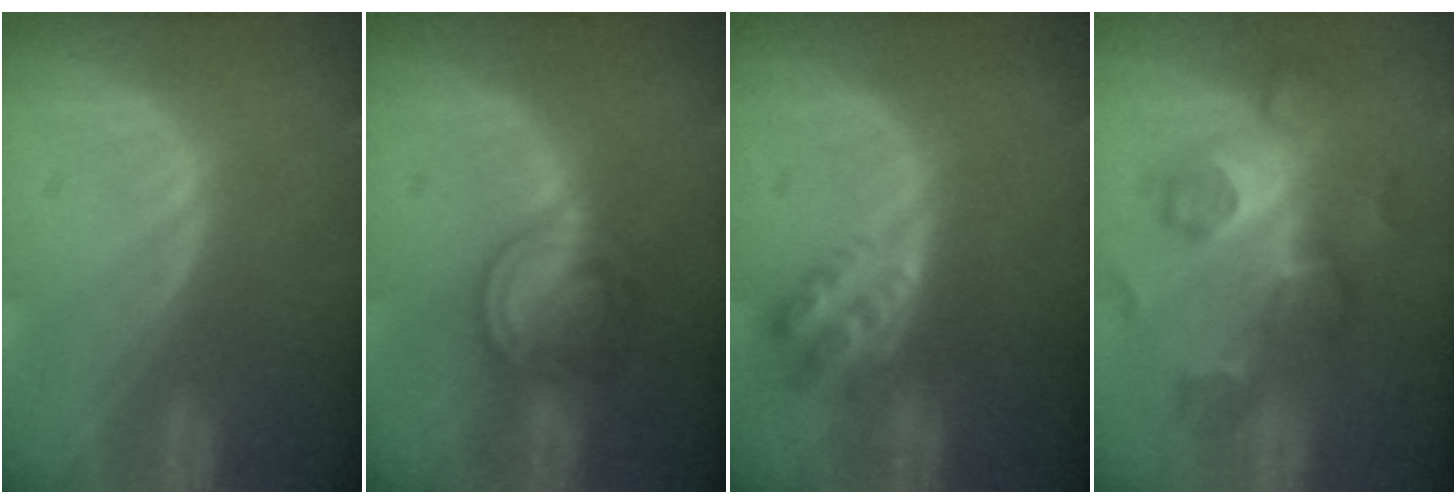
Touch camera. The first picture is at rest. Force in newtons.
{"total": 5.7, "press": 5.7, "slide": 0.4}
{"total": 4.6, "press": 3.9, "slide": 2.5}
{"total": 8.9, "press": 7.7, "slide": 4.5}